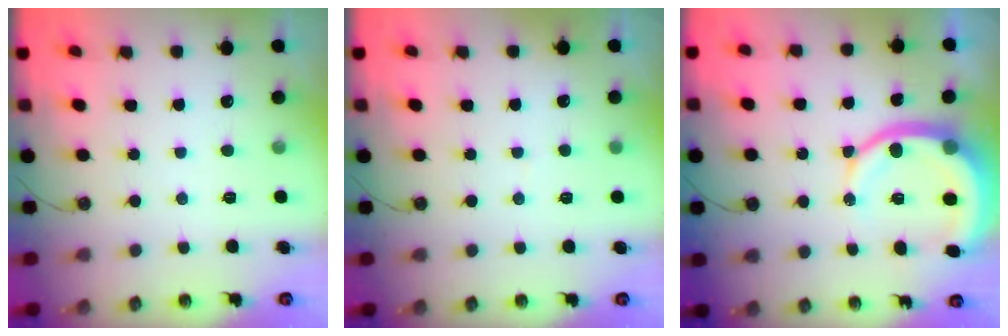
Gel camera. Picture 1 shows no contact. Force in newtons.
{"total": 2.0, "press": 2.0, "slide": 0.2}
{"total": 11.0, "press": 11.0, "slide": 1.0}